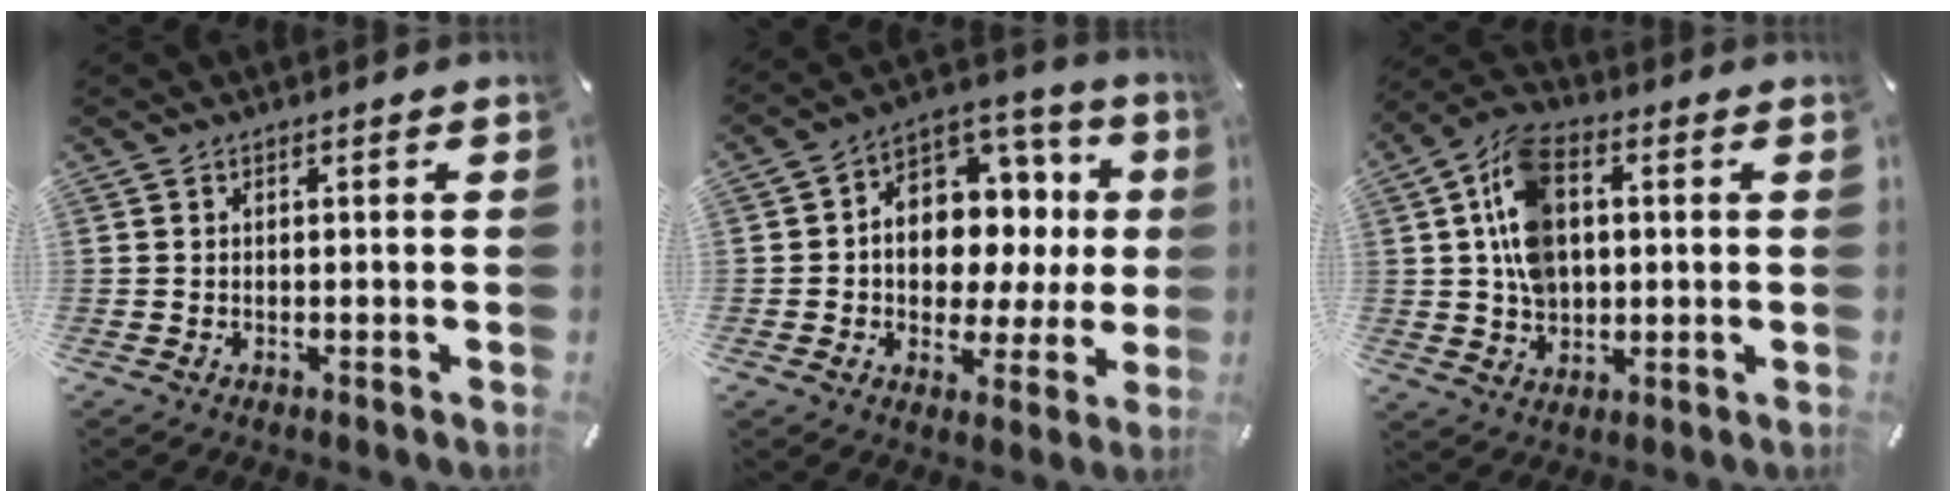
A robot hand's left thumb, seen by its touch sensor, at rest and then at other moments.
{"total": 12.4, "force": [0.9, 10.3, 6.9], "torque": [-0.096, -0.020, 0.027]}
{"total": 12.7, "force": [1.9, 9.3, 8.4], "torque": [-0.174, 0.014, 0.037]}